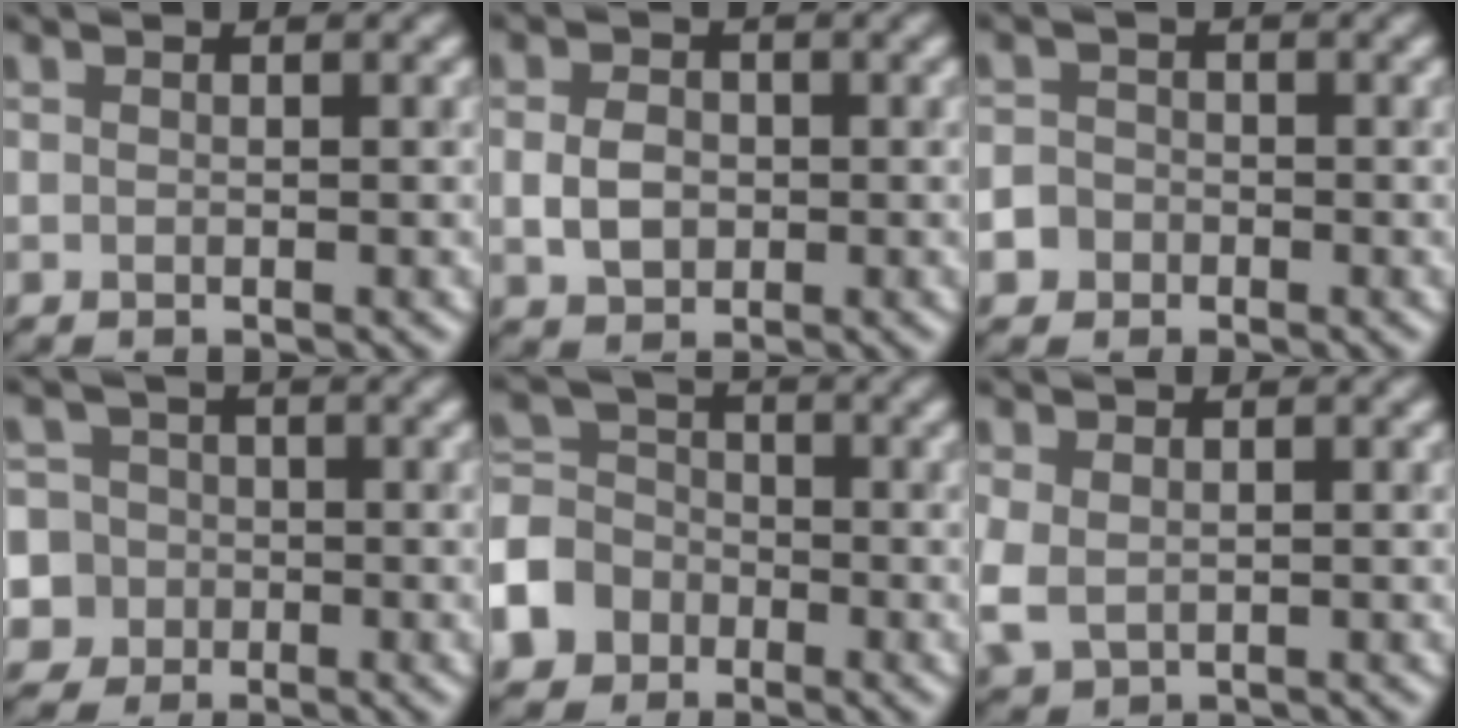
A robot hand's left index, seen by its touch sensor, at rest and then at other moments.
{"total": 3.0, "force": [-0.2, 2.3, 1.9], "torque": [-0.038, -0.002, -0.008]}
{"total": 3.2, "force": [-1.4, 2.8, 0.6], "torque": [0.011, 0.002, -0.039]}
{"total": 7.8, "force": [-1.8, 7.4, 1.8], "torque": [-0.045, 0.010, -0.066]}
{"total": 7.6, "force": [-3.8, 6.2, 2.2], "torque": [-0.049, -0.010, -0.092]}
{"total": 3.4, "force": [-0.2, 2.6, 2.3], "torque": [-0.066, -0.008, -0.001]}